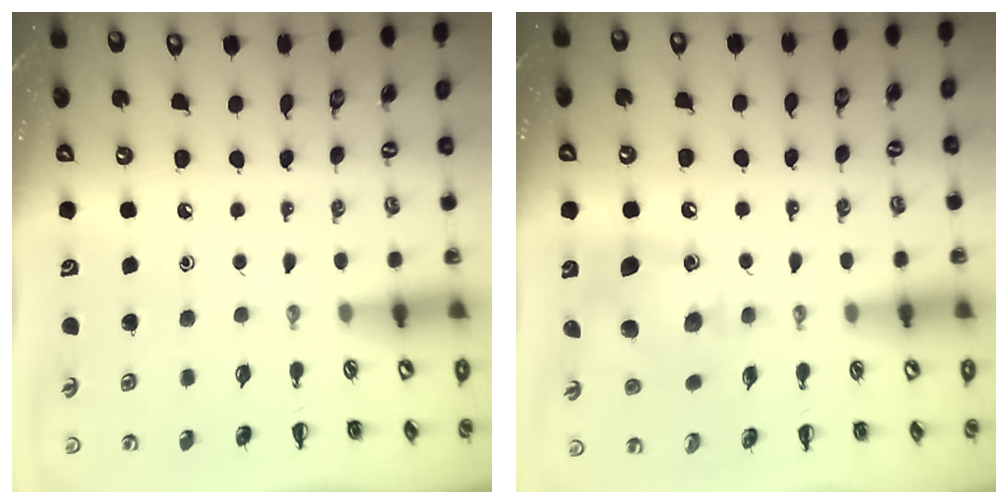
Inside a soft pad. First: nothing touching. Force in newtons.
{"total": 11.8, "press": 11.7, "slide": 1.6}